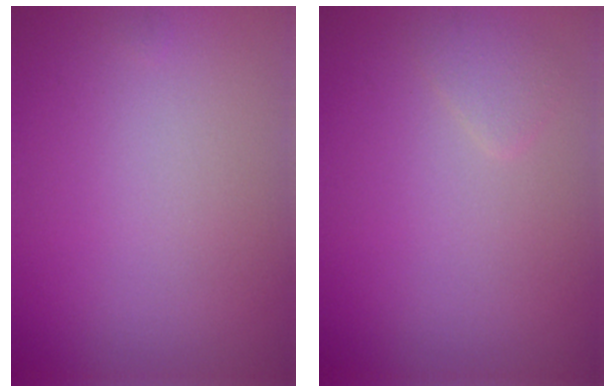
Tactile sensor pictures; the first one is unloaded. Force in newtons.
{"total": 1.1, "press": 1.1, "slide": 0.1}